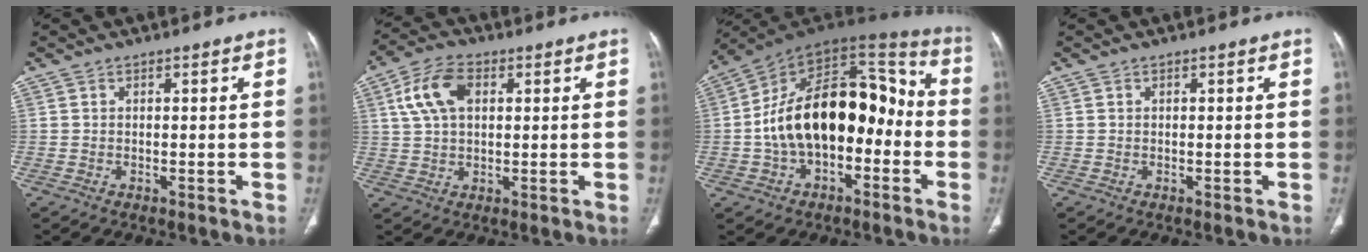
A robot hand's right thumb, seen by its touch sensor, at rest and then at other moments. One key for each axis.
{"total": 9.2, "fx": 2.7, "fy": 5.5, "fz": 6.8, "tx": -0.132, "ty": 0.012, "tz": 0.049}
{"total": 22.9, "fx": -3.1, "fy": 13.7, "fz": 18.1, "tx": -0.267, "ty": 0.064, "tz": -0.052}
{"total": 0.0}